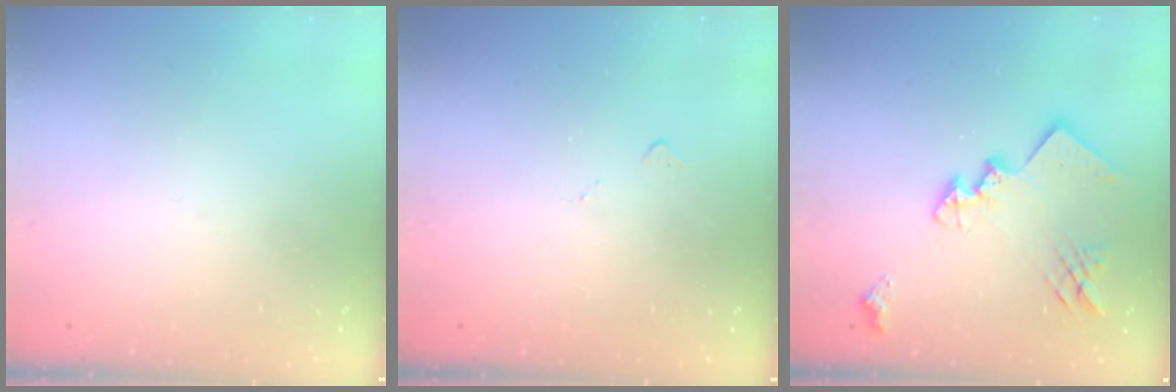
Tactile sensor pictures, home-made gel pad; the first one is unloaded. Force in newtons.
{"total": 4.7, "press": 4.6, "slide": 0.7}
{"total": 17.0, "press": 17.0, "slide": 1.1}